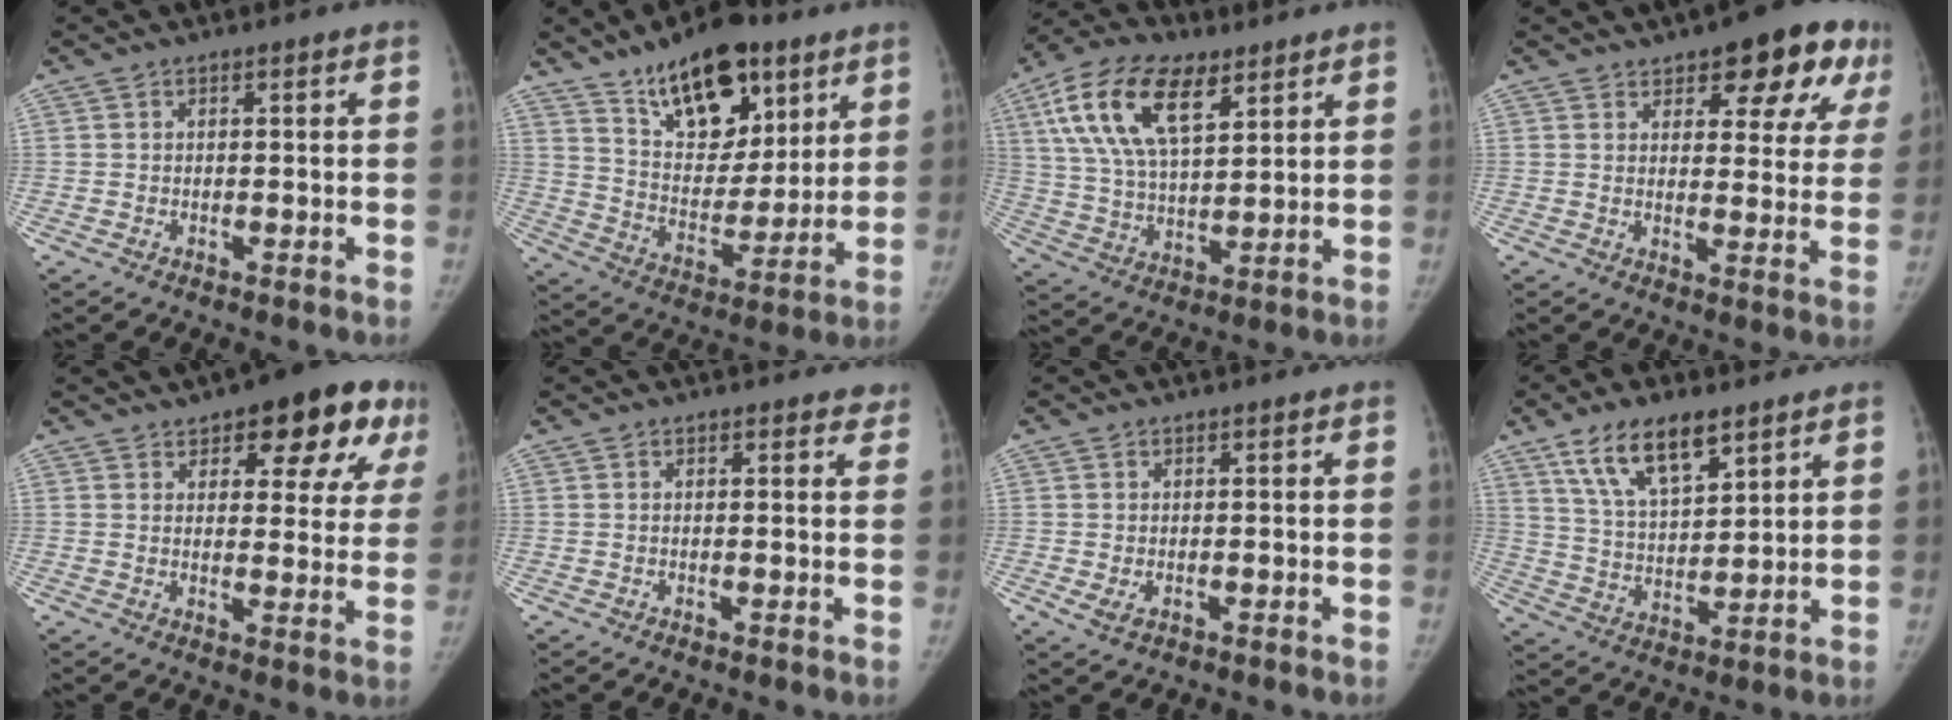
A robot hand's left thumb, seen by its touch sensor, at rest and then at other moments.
{"total": 20.6, "force": [12.8, 10.3, 12.5], "torque": [-0.150, -0.065, 0.219]}
{"total": 18.2, "force": [8.6, 9.1, 13.2], "torque": [-0.231, -0.017, 0.158]}
{"total": 14.4, "force": [8.0, 6.0, 10.3], "torque": [-0.087, -0.027, 0.099]}
{"total": 15.3, "force": [8.3, 6.6, 11.1], "torque": [-0.097, -0.024, 0.103]}
{"total": 2.5, "force": [2.1, 1.1, 0.9], "torque": [0.014, -0.004, 0.016]}
{"total": 2.0, "force": [0.1, 1.2, 1.6], "torque": [-0.030, -0.006, 0.009]}
{"total": 13.3, "force": [8.3, 5.6, 8.7], "torque": [-0.131, -0.037, 0.160]}